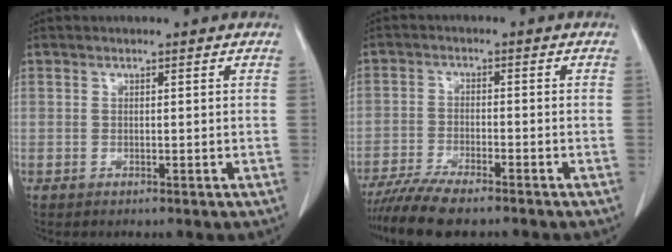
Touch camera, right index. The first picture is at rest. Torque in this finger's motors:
{"motor_torque": [0.53, -0.55, 0.32, 0.11]}